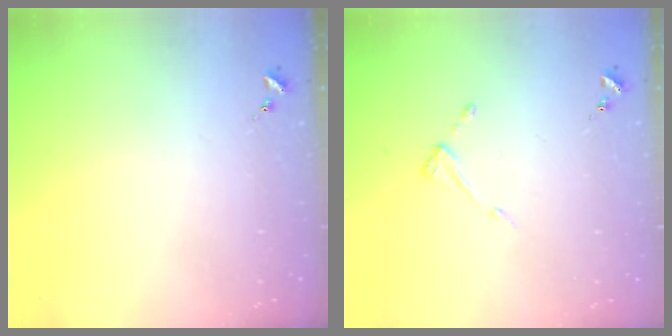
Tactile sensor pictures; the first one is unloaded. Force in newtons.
{"total": 3.9, "press": 3.9, "slide": 0.3}